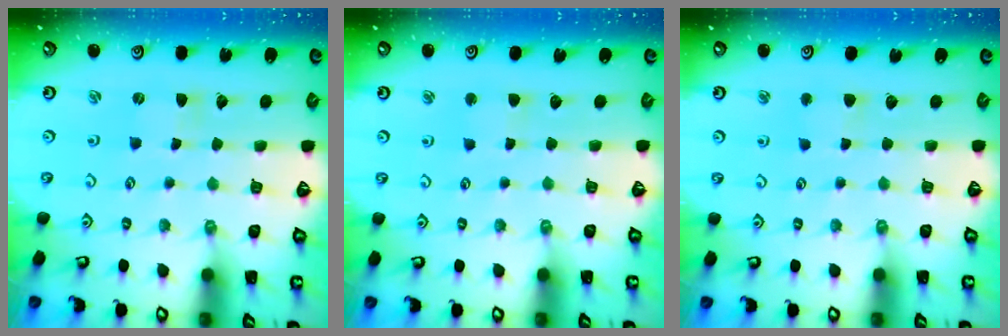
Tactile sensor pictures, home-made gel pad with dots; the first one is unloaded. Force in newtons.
{"total": 3.0, "press": 3.0, "slide": 0.3}
{"total": 3.7, "press": 3.7, "slide": 0.4}